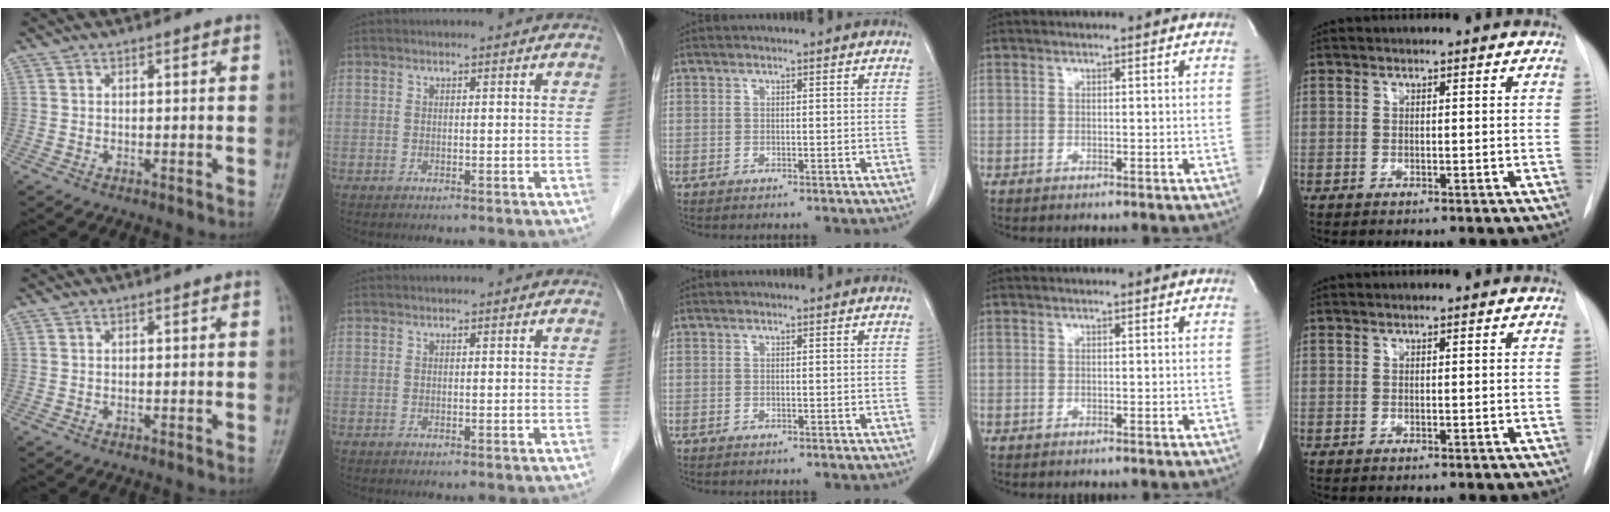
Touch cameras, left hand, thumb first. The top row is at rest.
{}